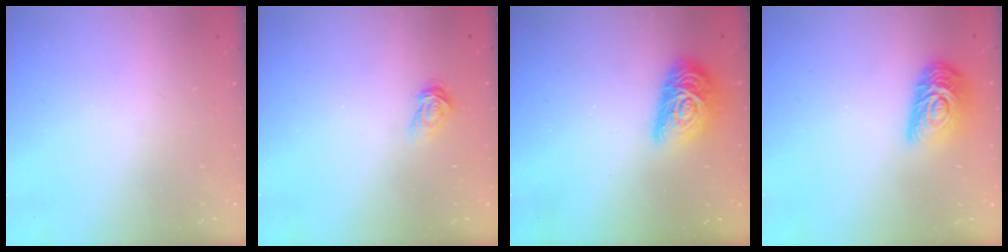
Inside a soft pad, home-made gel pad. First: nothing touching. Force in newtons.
{"total": 3.4, "press": 3.4, "slide": 0.2}
{"total": 14.9, "press": 14.9, "slide": 0.7}
{"total": 13.2, "press": 13.2, "slide": 0.6}